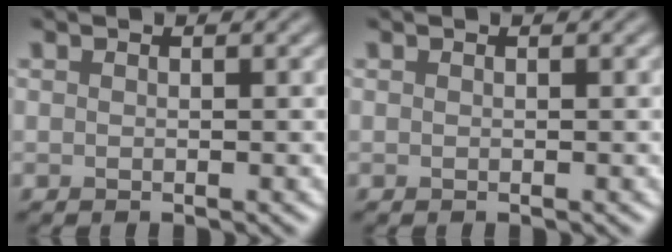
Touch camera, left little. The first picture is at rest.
{"total": 0.0}